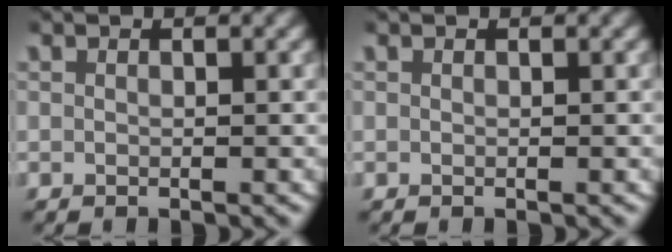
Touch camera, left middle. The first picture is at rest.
{"total": 0.0}